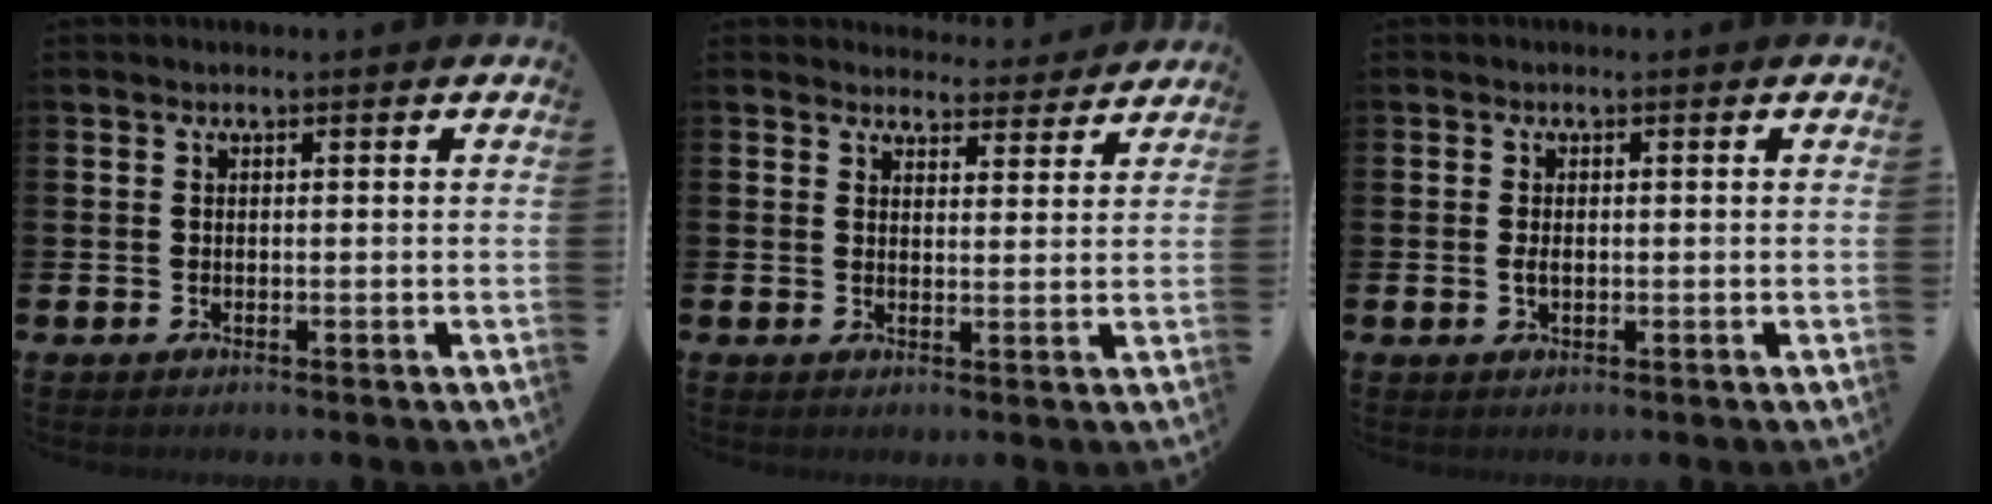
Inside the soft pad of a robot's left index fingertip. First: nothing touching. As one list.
[{"total": 3.8, "force": [3.7, 0.8, -0.1], "torque": [0.004, -0.025, 0.064]}, {"total": 1.2, "force": [-0.1, 0.7, 1.0], "torque": [-0.028, 0.007, -0.002]}]